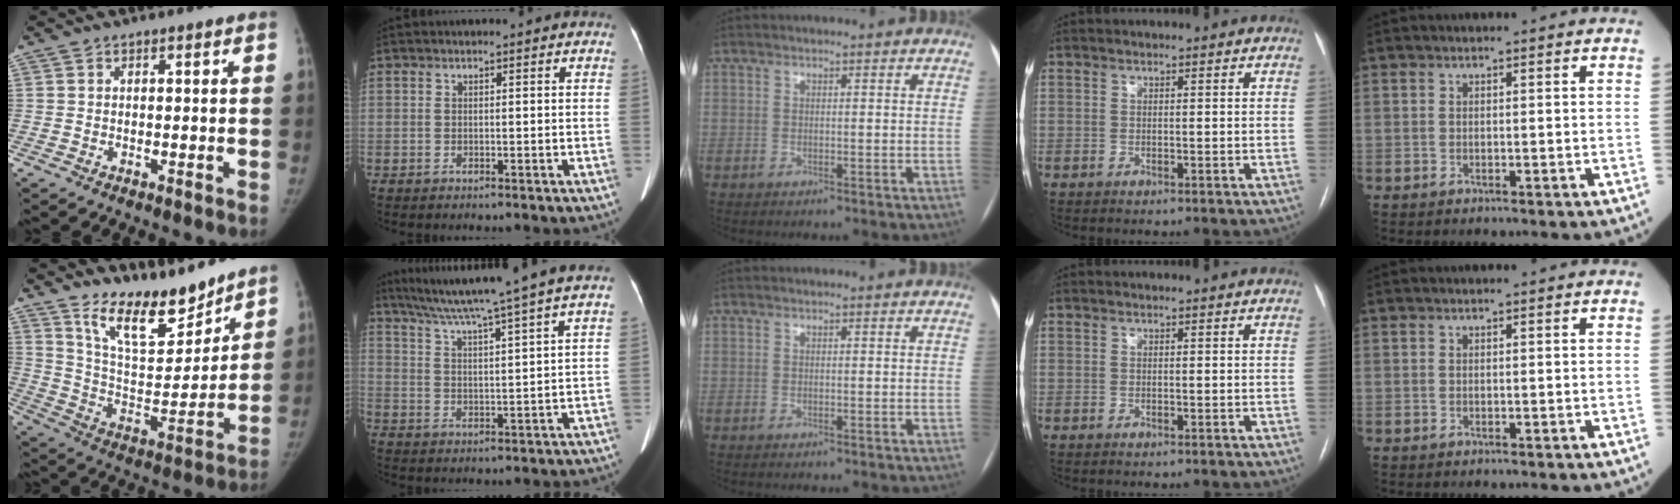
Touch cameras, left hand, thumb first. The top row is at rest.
{"thumb": {"total": 14.9, "force": [12.2, 5.2, 6.7], "torque": [-0.071, -0.087, 0.223]}, "index": {"total": 15.5, "force": [12.8, -2.5, 8.4], "torque": [-0.142, -0.006, 0.184]}}